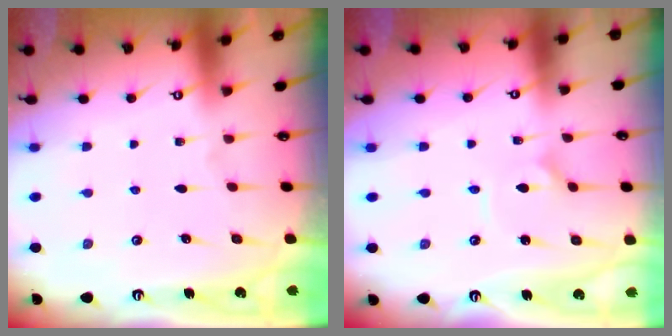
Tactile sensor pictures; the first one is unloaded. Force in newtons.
{"total": 2.5, "press": 2.5, "slide": 0.3}